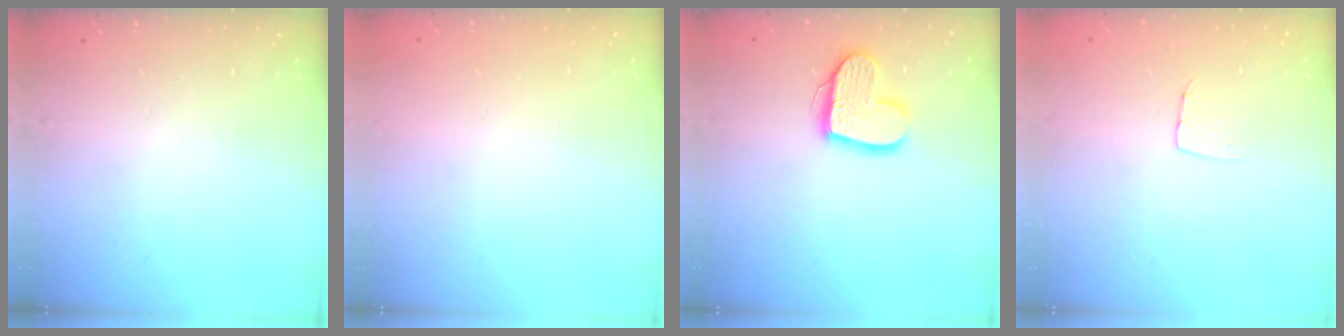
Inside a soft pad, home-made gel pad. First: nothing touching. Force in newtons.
{"total": 0.0}
{"total": 14.0, "press": 13.9, "slide": 1.2}
{"total": 3.7, "press": 3.7, "slide": 0.2}